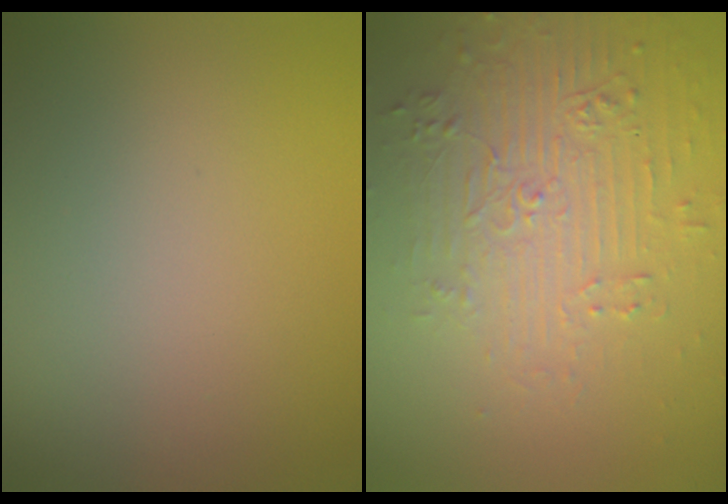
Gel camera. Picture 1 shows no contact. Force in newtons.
{"total": 4.4, "press": 3.4, "slide": 2.8}